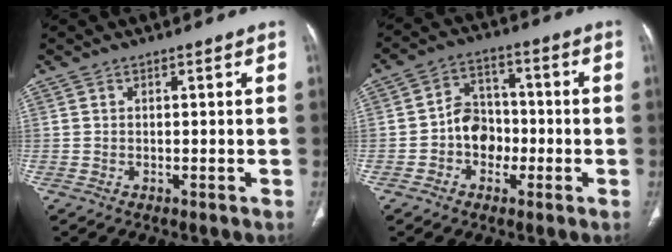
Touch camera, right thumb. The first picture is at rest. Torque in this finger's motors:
{"motor_torque": [0.72, 1.15, 0.69, -0.79, -0.01]}